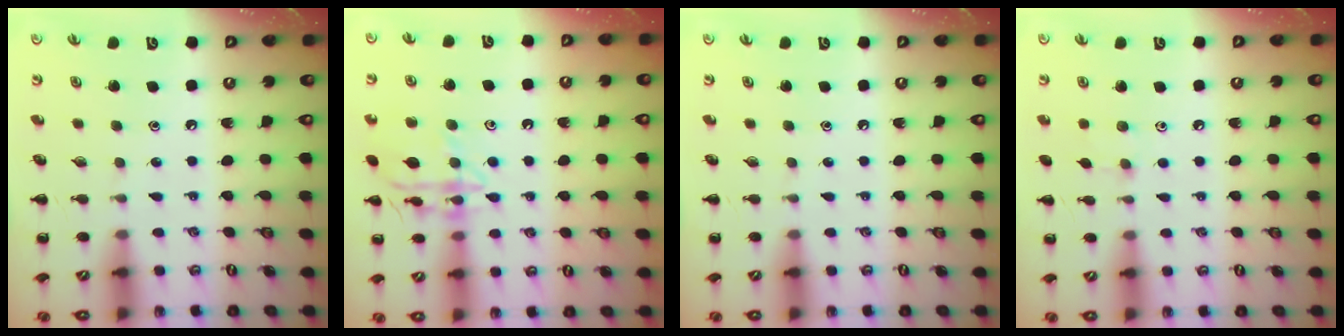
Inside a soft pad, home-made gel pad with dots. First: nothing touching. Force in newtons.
{"total": 14.5, "press": 14.4, "slide": 0.8}
{"total": 0.0}
{"total": 4.4, "press": 4.1, "slide": 1.6}